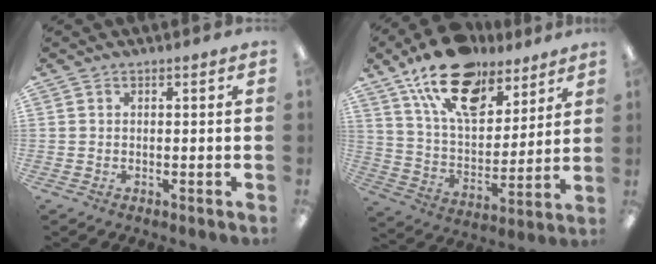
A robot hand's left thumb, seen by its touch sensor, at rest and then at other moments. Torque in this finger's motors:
{"motor_torque": [0.42, 0.48, 1.68, -1.09, 0.31]}